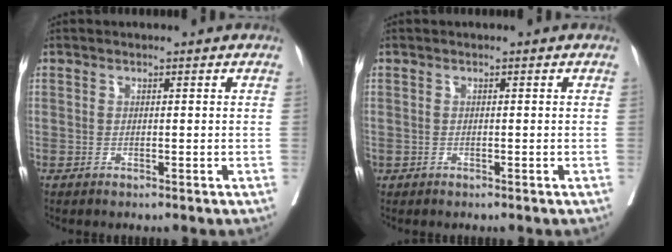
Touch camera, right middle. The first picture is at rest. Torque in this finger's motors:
{"motor_torque": [0.71, 0.00, 1.05, 0.21]}